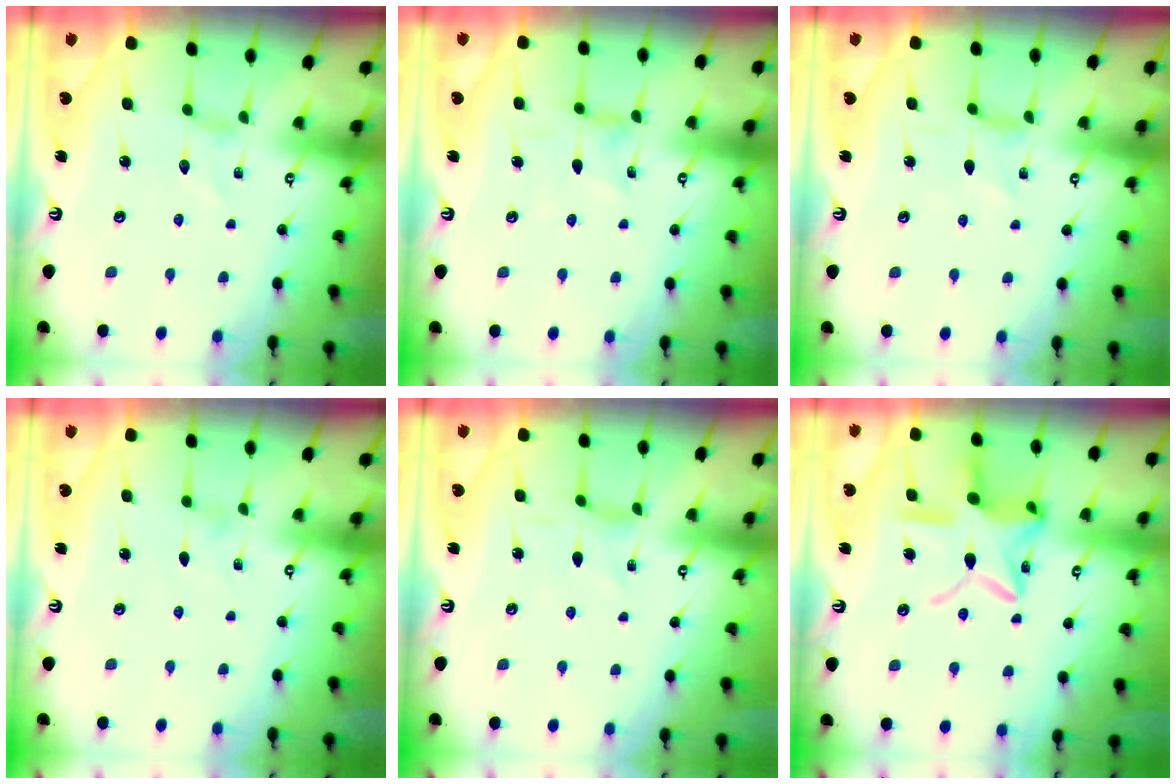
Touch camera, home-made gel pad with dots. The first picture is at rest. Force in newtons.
{"total": 1.2, "press": 1.2, "slide": 0.2}
{"total": 0.0}
{"total": 0.0}
{"total": 0.9, "press": 0.9, "slide": 0.2}
{"total": 15.4, "press": 15.4, "slide": 1.3}